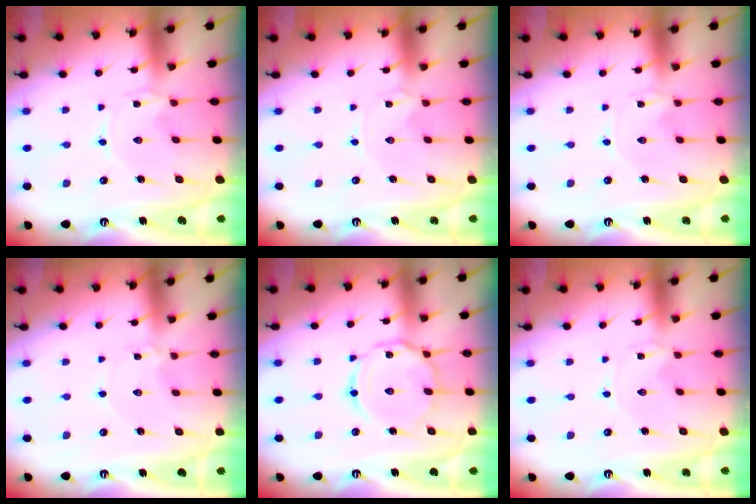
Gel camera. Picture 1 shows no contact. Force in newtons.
{"total": 0.0}
{"total": 0.0}
{"total": 1.6, "press": 1.6, "slide": 0.1}
{"total": 12.6, "press": 12.5, "slide": 0.8}
{"total": 0.0}